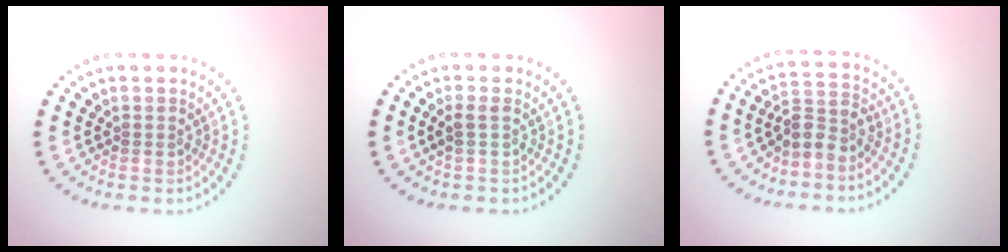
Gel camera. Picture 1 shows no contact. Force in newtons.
{"total": 1.1, "press": 1.0, "slide": 0.4}
{"total": 2.6, "press": 2.0, "slide": 1.6}